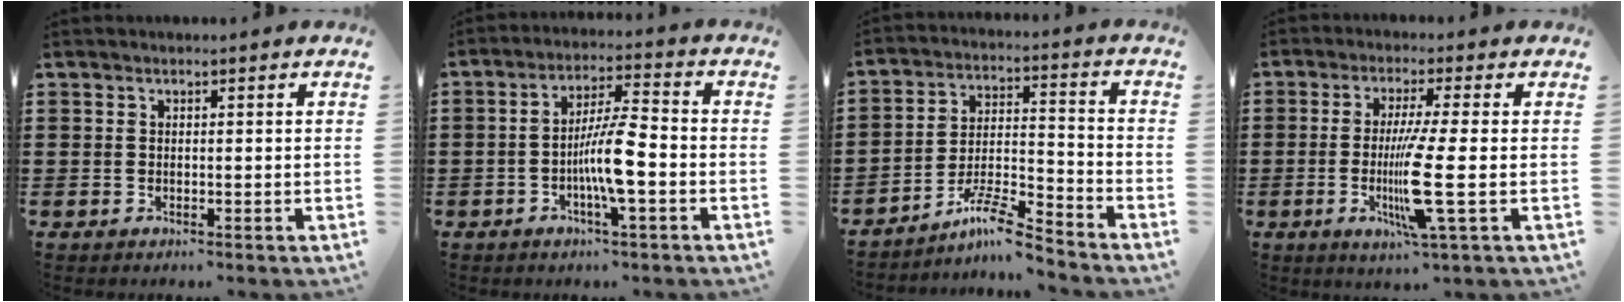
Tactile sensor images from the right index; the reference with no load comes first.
{"total": 7.7, "force": [-2.2, 1.1, 7.3], "torque": [-0.145, -0.005, -0.048]}
{"total": 8.5, "force": [-7.3, 0.7, 4.2], "torque": [-0.082, 0.008, -0.141]}
{"total": 9.1, "force": [-1.5, -0.2, 9.0], "torque": [-0.181, -0.030, -0.034]}